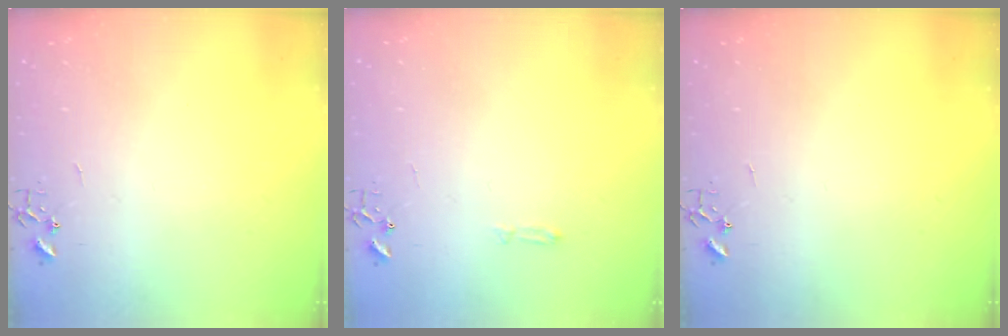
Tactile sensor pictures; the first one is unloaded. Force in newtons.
{"total": 2.8, "press": 2.8, "slide": 0.4}
{"total": 0.0}